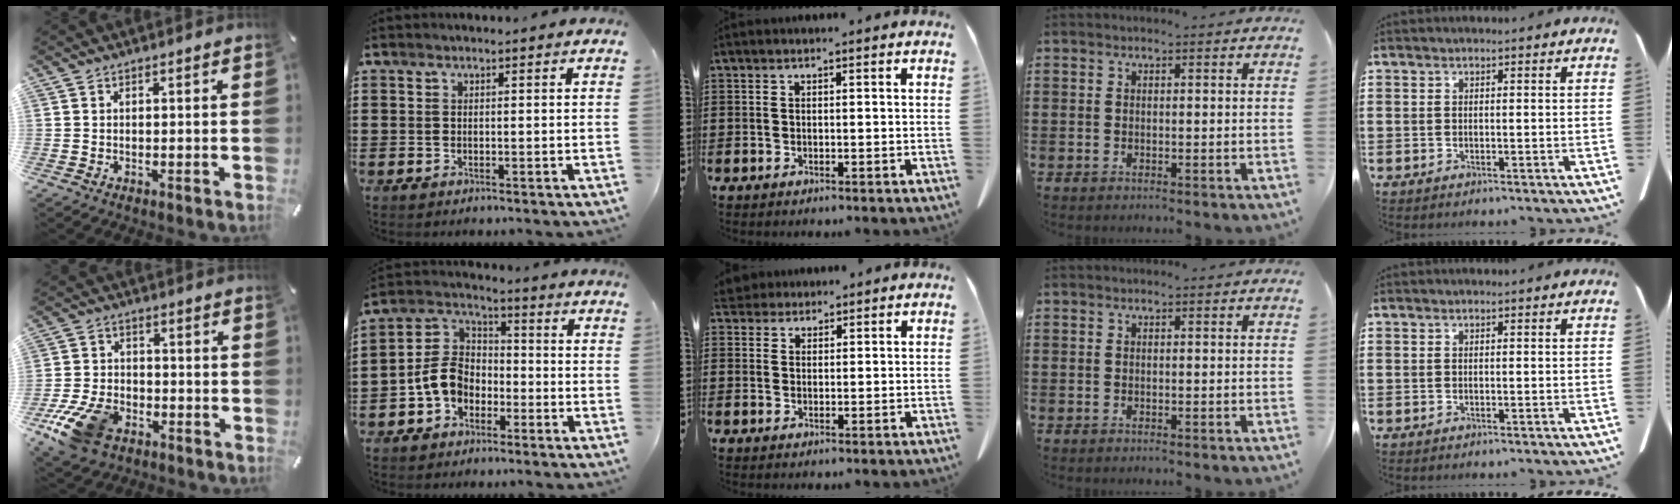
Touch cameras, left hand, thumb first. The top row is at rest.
{"thumb": {"total": 12.4, "force": [-6.8, 7.9, 6.8], "torque": [-0.139, 0.037, -0.120]}, "index": {"total": 7.0, "force": [-2.8, 5.3, 3.8], "torque": [-0.110, 0.007, -0.064]}, "middle": {"total": 2.7, "force": [2.5, 0.9, 0.3], "torque": [-0.014, -0.001, 0.049]}}